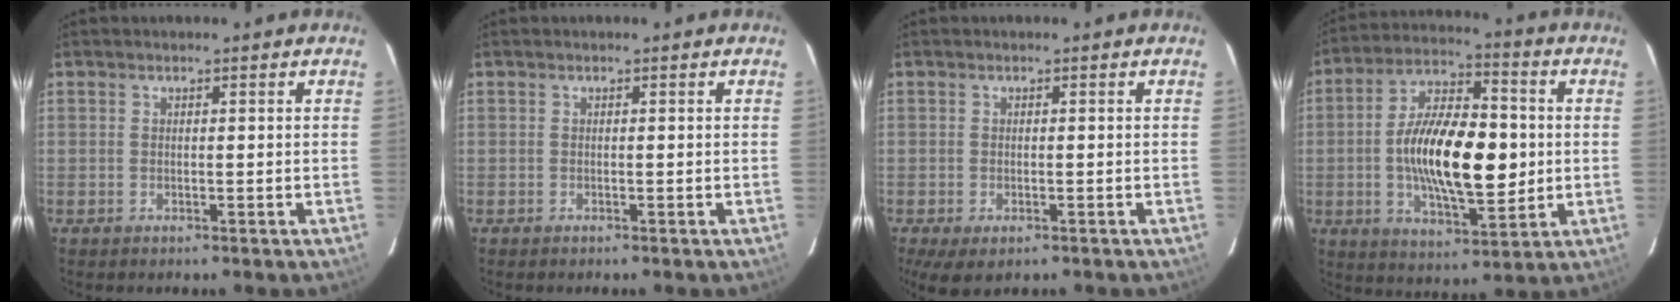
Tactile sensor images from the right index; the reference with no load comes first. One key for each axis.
{"total": 0.0}
{"total": 5.2, "fx": -2.9, "fy": 2.3, "fz": 3.6, "tx": -0.073, "ty": -0.023, "tz": -0.041}
{"total": 18.5, "fx": -0.8, "fy": 7.8, "fz": 16.7, "tx": -0.296, "ty": 0.011, "tz": -0.010}